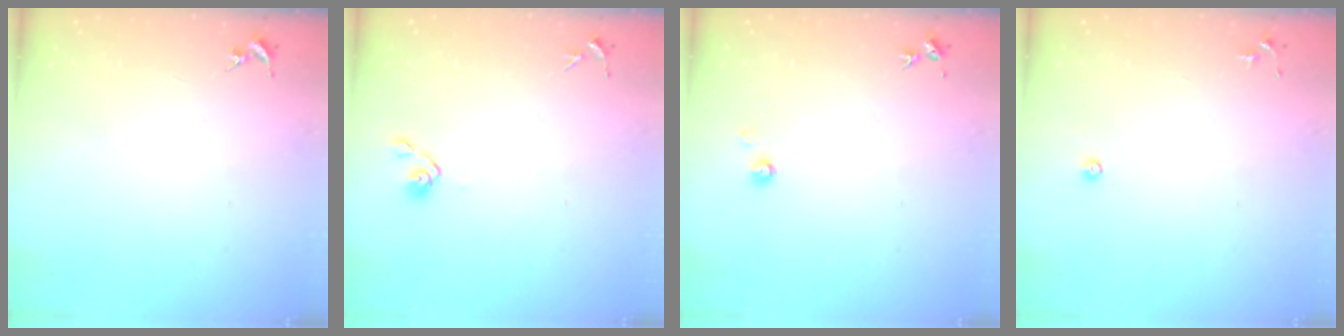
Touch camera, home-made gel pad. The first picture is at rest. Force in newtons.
{"total": 3.6, "press": 3.6, "slide": 0.8}
{"total": 3.5, "press": 3.5, "slide": 0.3}
{"total": 3.2, "press": 3.1, "slide": 0.8}